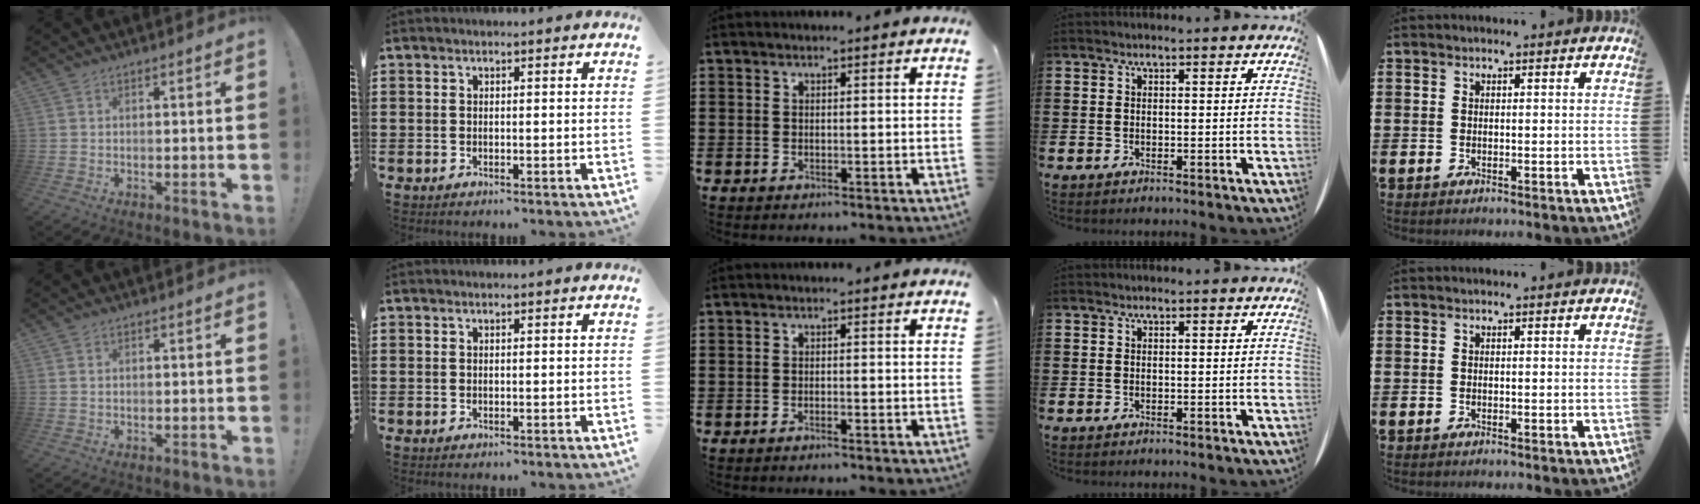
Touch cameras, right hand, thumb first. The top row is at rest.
{"thumb": {"total": 0.6, "force": [0.4, 0.4, 0.3], "torque": [-0.007, 0.002, 0.008]}, "middle": {"total": 0.7, "force": [-0.6, 0.0, 0.4], "torque": [-0.008, -0.001, -0.012]}}